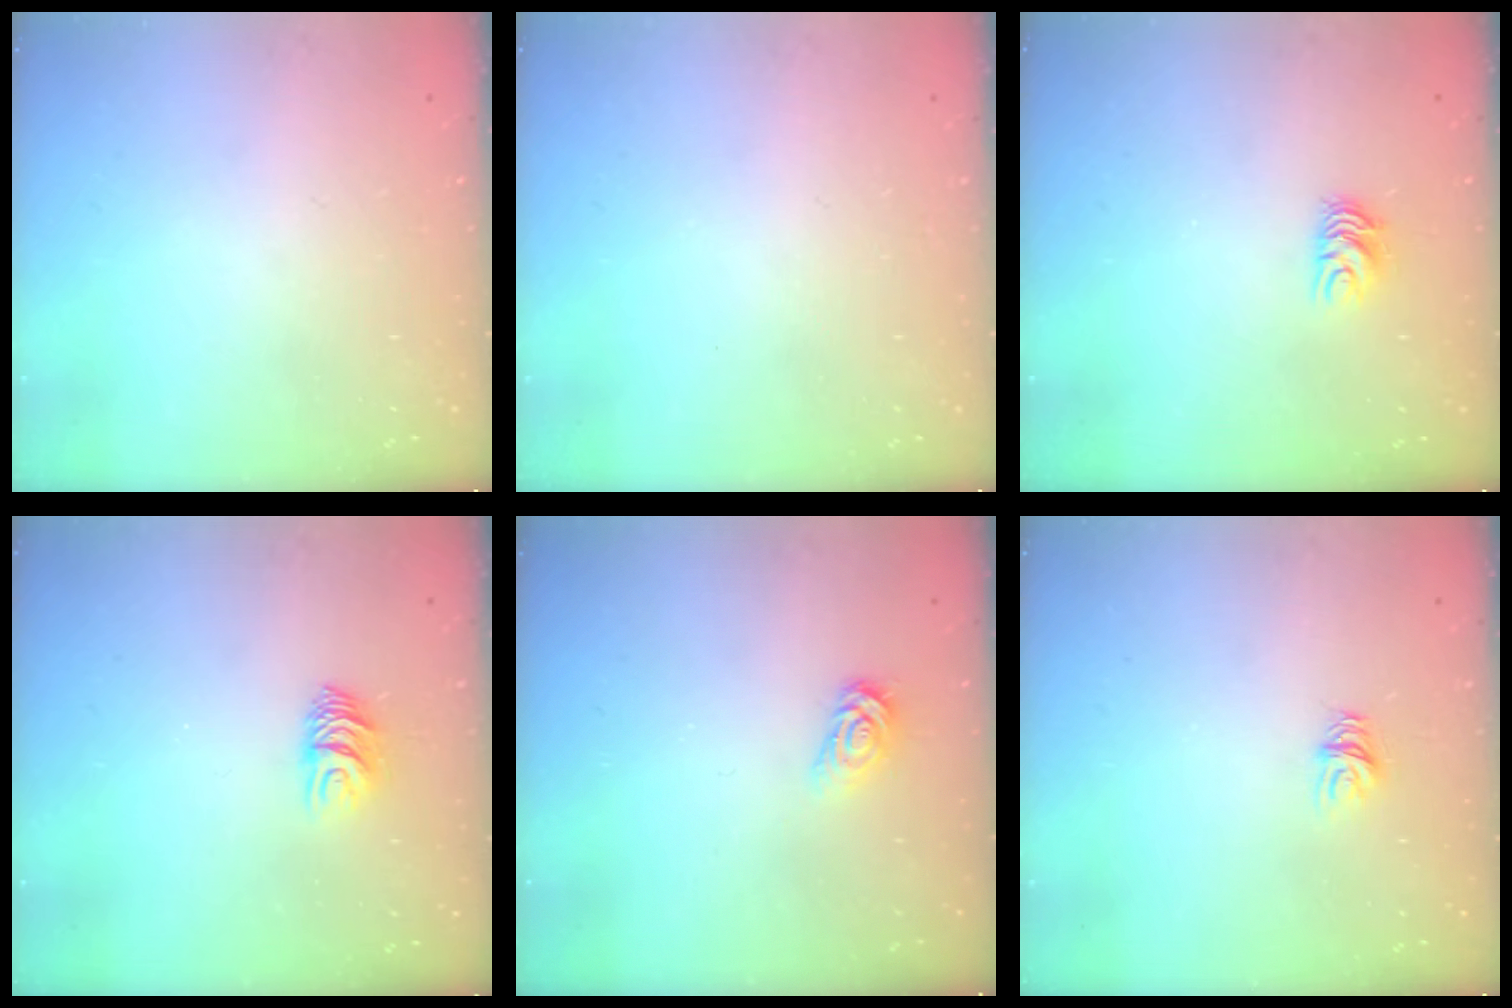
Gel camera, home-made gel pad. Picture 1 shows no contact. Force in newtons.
{"total": 0.0}
{"total": 6.2, "press": 6.2, "slide": 0.4}
{"total": 7.0, "press": 7.0, "slide": 0.6}
{"total": 3.2, "press": 3.2, "slide": 0.3}
{"total": 6.1, "press": 6.1, "slide": 0.3}